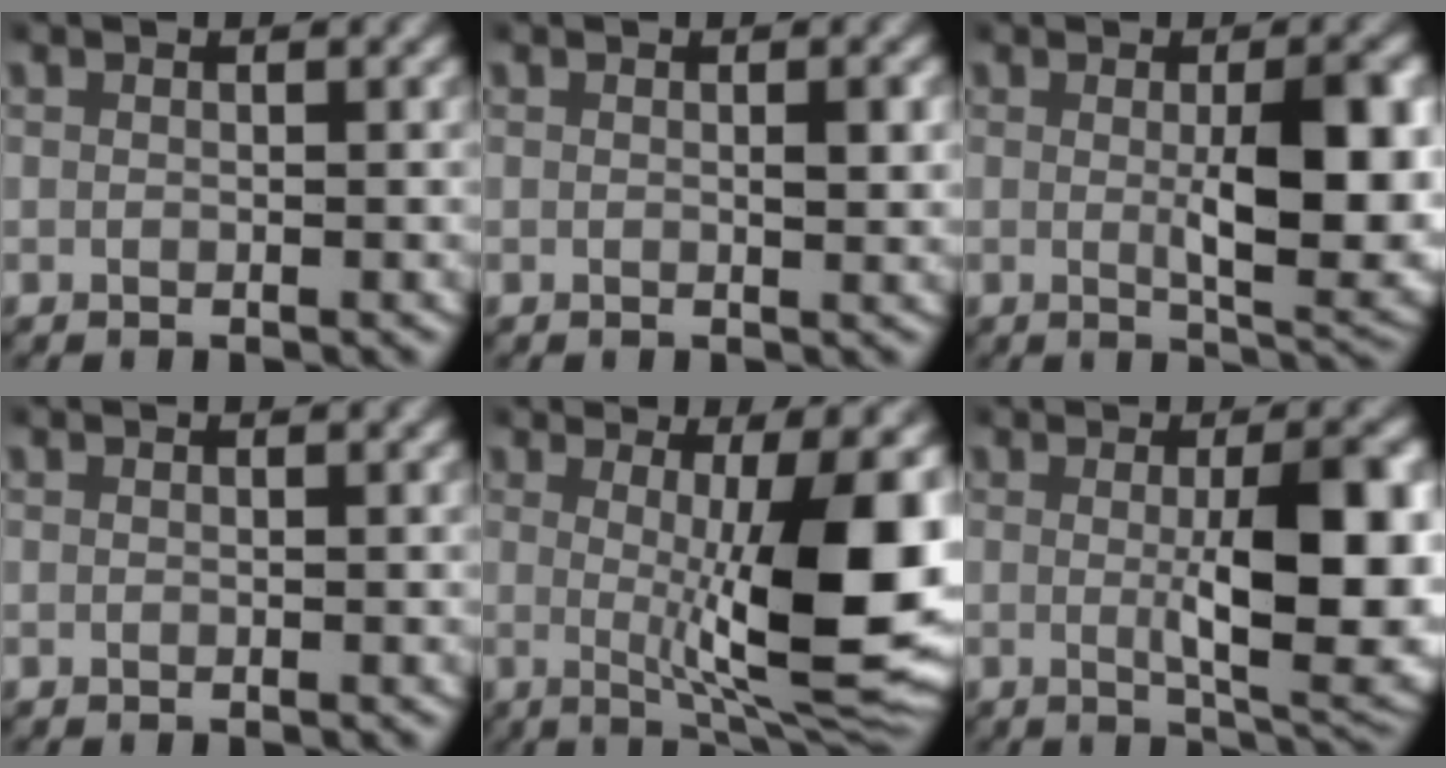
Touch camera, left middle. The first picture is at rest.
{"total": 0.9, "force": [0.2, 0.1, 0.9], "torque": [-0.012, -0.003, 0.002]}
{"total": 7.5, "force": [0.3, 2.1, 7.2], "torque": [-0.096, -0.013, 0.009]}
{"total": 0.0}
{"total": 11.6, "force": [0.1, 3.1, 11.1], "torque": [-0.157, -0.022, 0.016]}
{"total": 9.2, "force": [-0.3, 2.7, 8.7], "torque": [-0.119, -0.020, 0.006]}